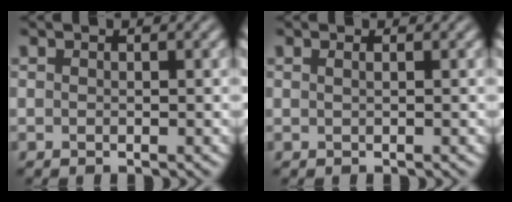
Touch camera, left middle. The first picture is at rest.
{"total": 0.0}